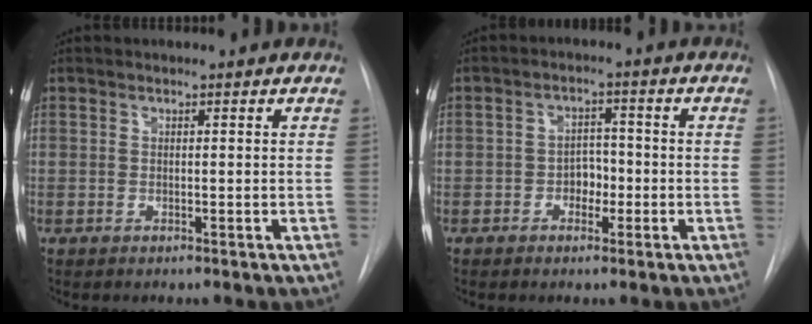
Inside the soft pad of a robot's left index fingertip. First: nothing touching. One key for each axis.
{"total": 3.3, "fx": -1.2, "fy": 2.3, "fz": 2.1, "tx": -0.026, "ty": 0.009, "tz": -0.022}